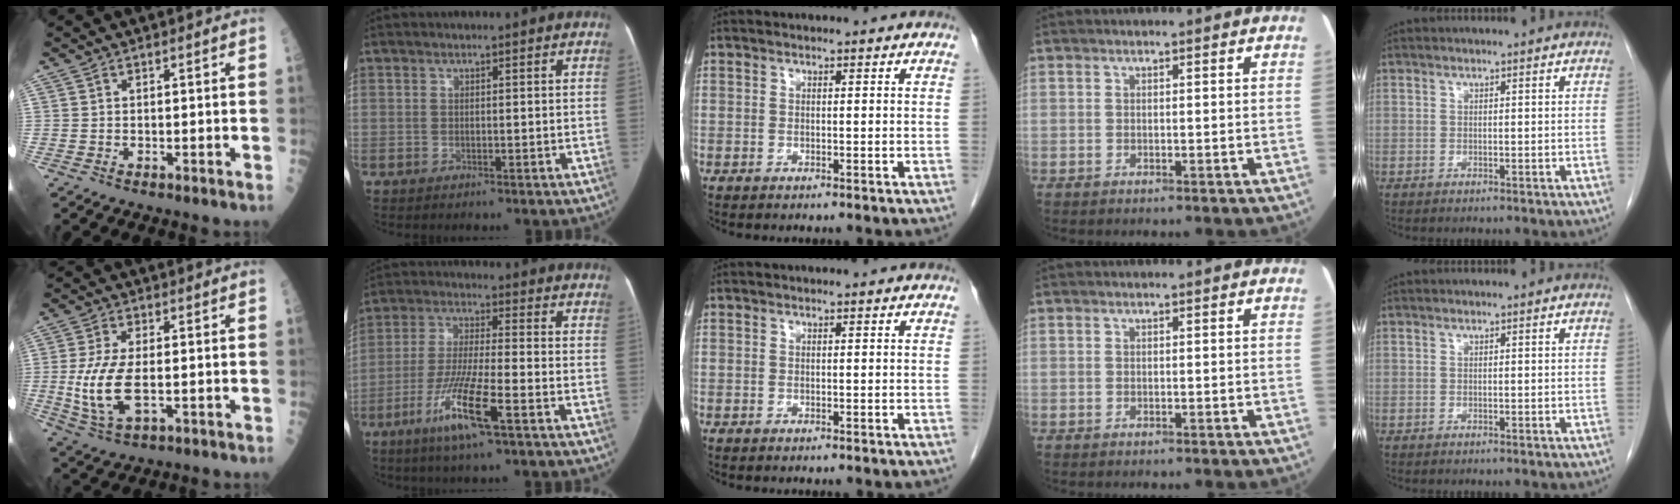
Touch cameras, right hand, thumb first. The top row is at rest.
{"thumb": {"total": 10.9, "force": [-1.3, 5.1, 9.5], "torque": [-0.206, -0.006, -0.018]}, "index": {"total": 11.3, "force": [-5.8, 0.4, 9.6], "torque": [-0.194, -0.019, -0.111]}}